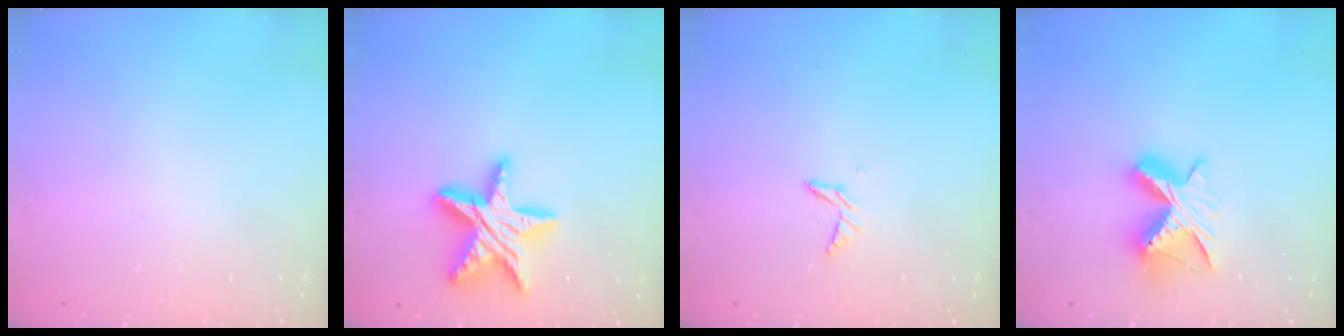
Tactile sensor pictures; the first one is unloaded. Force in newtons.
{"total": 16.3, "press": 16.2, "slide": 1.1}
{"total": 4.9, "press": 4.8, "slide": 0.5}
{"total": 9.3, "press": 9.3, "slide": 0.9}